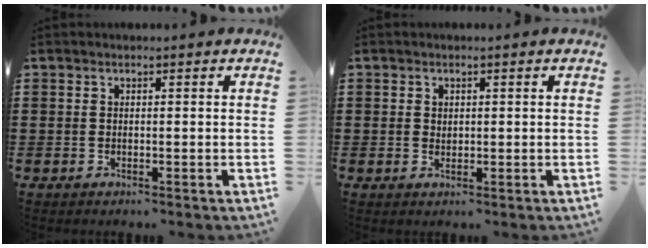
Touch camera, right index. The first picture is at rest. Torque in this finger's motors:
{"motor_torque": [-0.76, 1.39, -0.03, -0.01]}